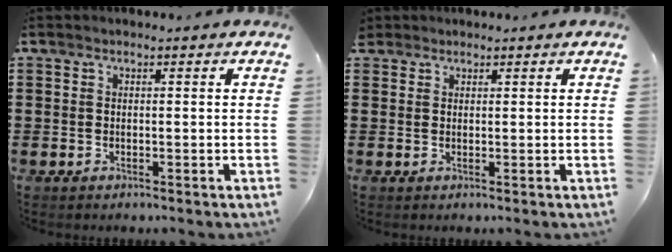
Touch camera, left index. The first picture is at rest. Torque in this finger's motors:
{"motor_torque": [0.13, -0.07, 0.00, -0.02]}